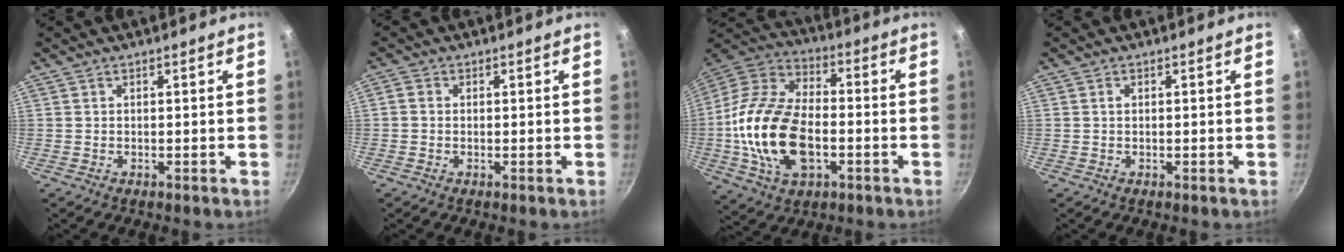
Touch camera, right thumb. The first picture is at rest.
{"total": 1.3, "force": [-0.1, 1.2, 0.6], "torque": [-0.010, 0.005, -0.006]}
{"total": 21.5, "force": [-3.7, 12.8, 16.8], "torque": [-0.311, 0.031, -0.075]}
{"total": 0.7, "force": [0.1, 0.5, 0.4], "torque": [-0.008, 0.003, 0.003]}